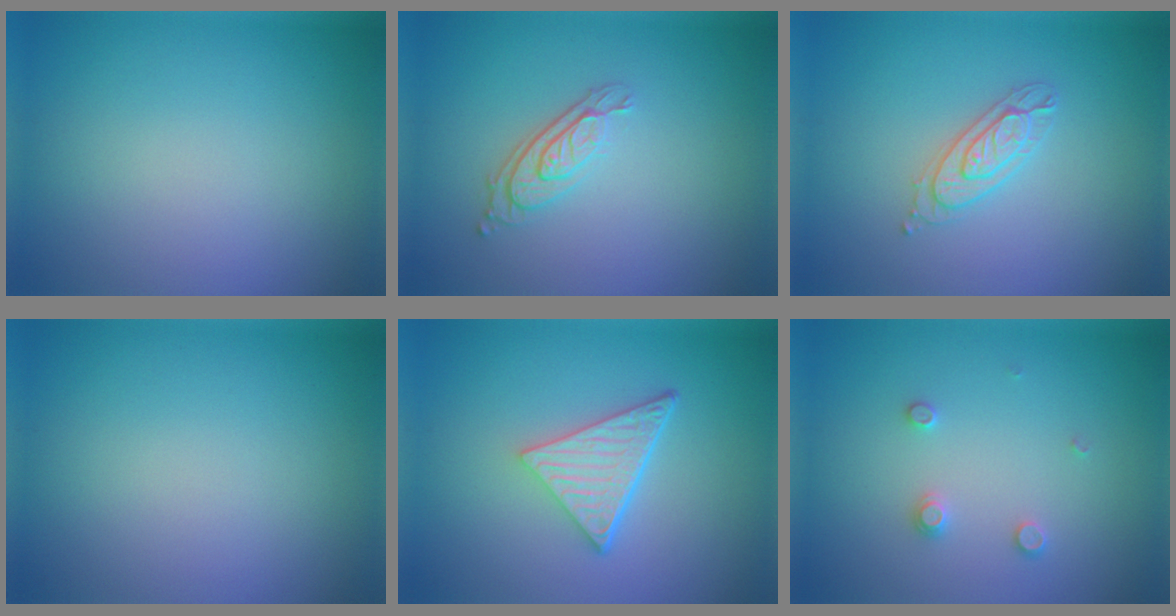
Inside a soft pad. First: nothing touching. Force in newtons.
{"total": 3.0, "press": 2.2, "slide": 2.0}
{"total": 2.3, "press": 2.3, "slide": 0.4}
{"total": 0.0}
{"total": 4.7, "press": 3.4, "slide": 3.3}
{"total": 1.3, "press": 1.3, "slide": 0.2}